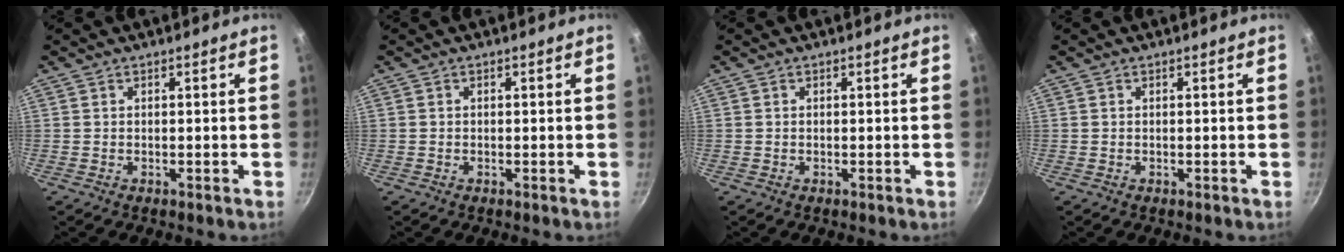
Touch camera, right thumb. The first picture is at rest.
{"total": 0.0}
{"total": 0.0}
{"total": 0.0}